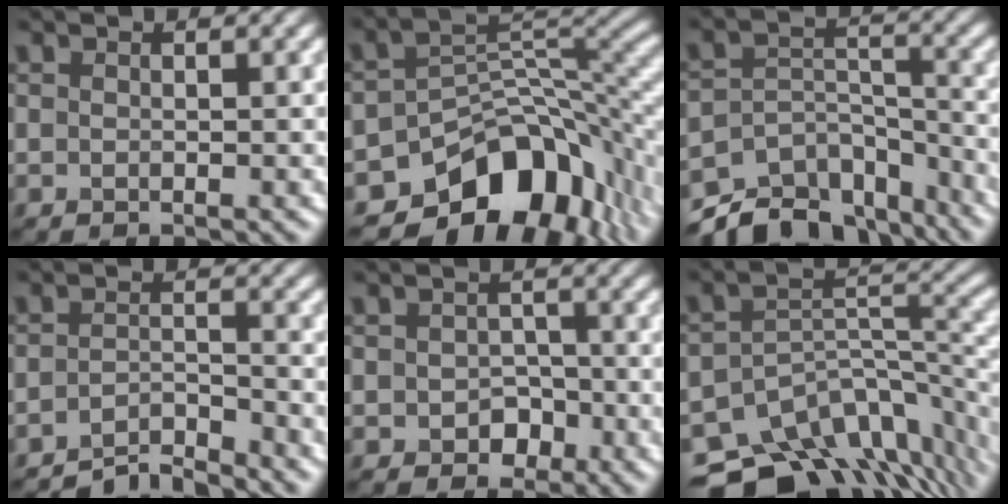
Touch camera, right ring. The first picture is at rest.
{"total": 10.8, "force": [-6.3, 6.4, 6.0], "torque": [-0.077, -0.001, -0.113]}
{"total": 10.9, "force": [-9.0, 5.2, 3.2], "torque": [-0.046, 0.006, -0.129]}
{"total": 3.6, "force": [-3.4, 0.3, 0.9], "torque": [-0.015, 0.006, -0.069]}
{"total": 2.2, "force": [-0.8, 1.8, 1.0], "torque": [-0.011, 0.001, -0.012]}
{"total": 12.5, "force": [-8.6, 6.4, 6.3], "torque": [-0.112, -0.007, -0.125]}